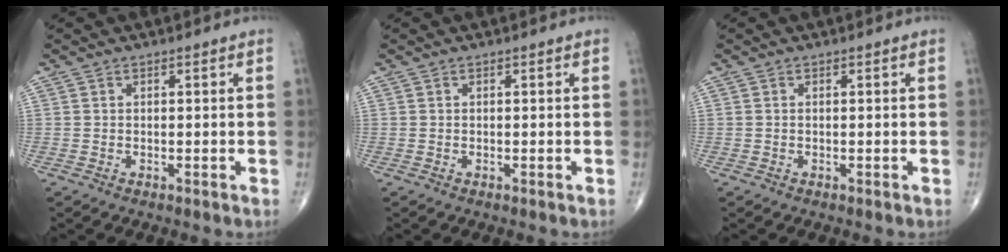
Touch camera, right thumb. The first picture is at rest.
{"total": 0.0}
{"total": 0.0}